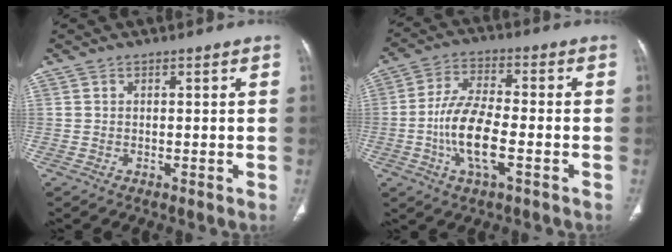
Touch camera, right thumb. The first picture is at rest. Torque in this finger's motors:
{"motor_torque": [3.39, 1.62, 1.39, -1.37, 0.48]}